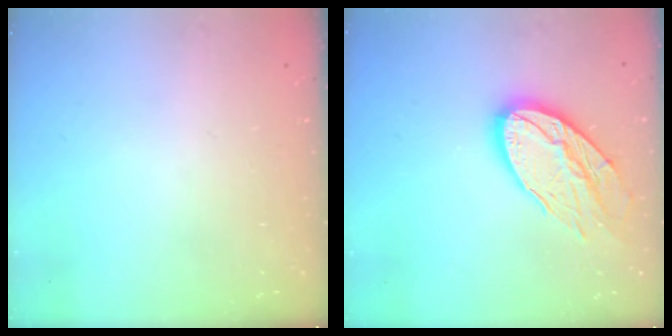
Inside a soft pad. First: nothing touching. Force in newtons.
{"total": 17.7, "press": 17.6, "slide": 1.7}